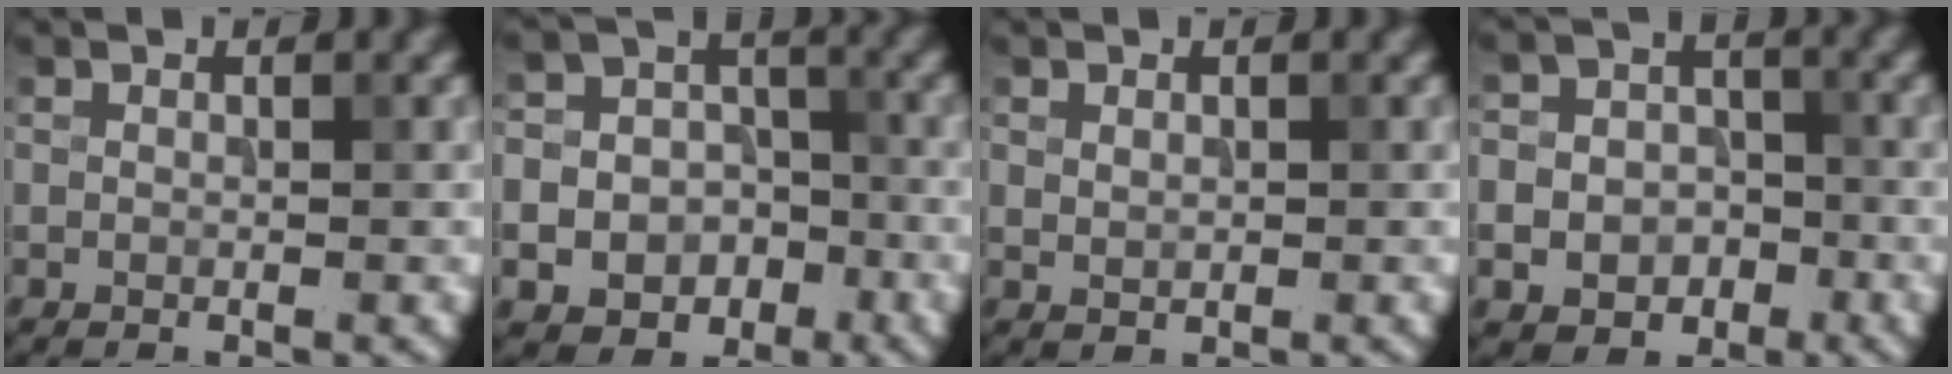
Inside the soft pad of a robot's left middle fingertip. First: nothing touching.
{"total": 12.2, "force": [-5.0, 10.7, 2.8], "torque": [-0.062, -0.034, -0.082]}
{"total": 0.8, "force": [0.3, 0.6, 0.4], "torque": [-0.010, -0.002, 0.008]}
{"total": 7.5, "force": [-2.4, 6.8, 2.2], "torque": [-0.033, -0.012, -0.053]}